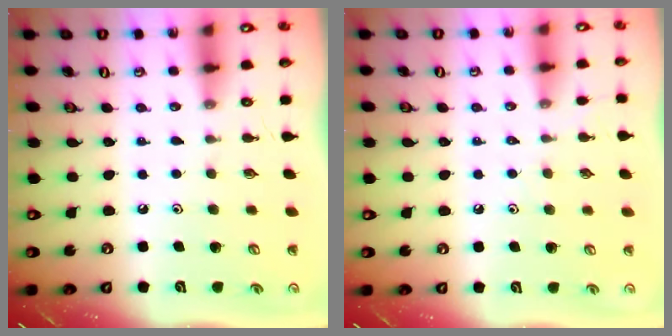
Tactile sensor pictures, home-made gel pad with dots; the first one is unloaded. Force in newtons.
{"total": 2.4, "press": 2.4, "slide": 0.4}